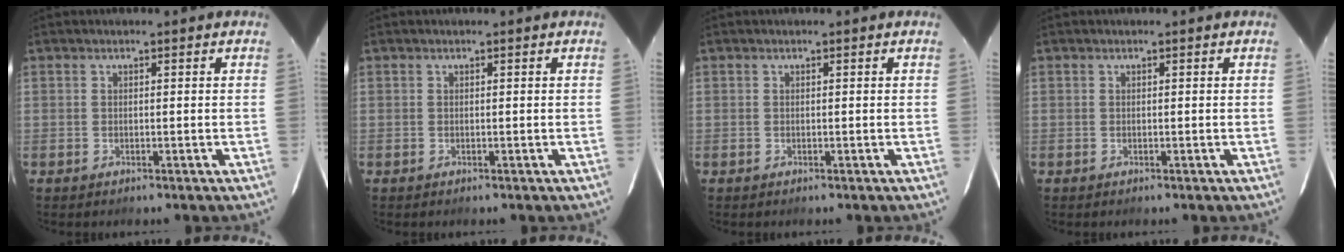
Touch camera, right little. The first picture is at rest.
{"total": 0.0}
{"total": 0.0}
{"total": 0.0}